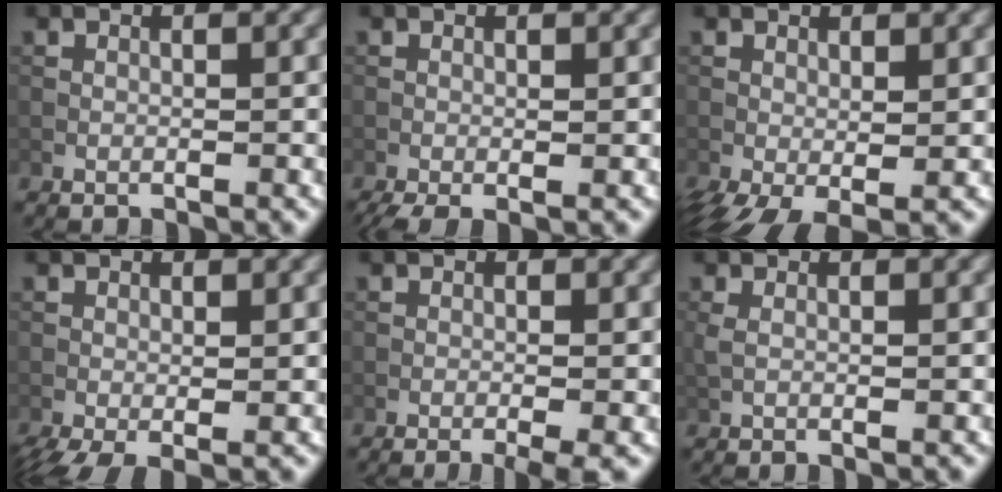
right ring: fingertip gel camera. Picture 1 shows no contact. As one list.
[{"total": 1.7, "force": [-0.8, 0.3, 1.5], "torque": [-0.034, -0.005, -0.018]}, {"total": 3.8, "force": [-1.1, 1.6, 3.2], "torque": [-0.069, -0.013, -0.016]}, {"total": 3.2, "force": [-1.3, 1.0, 2.8], "torque": [-0.058, -0.008, -0.024]}, {"total": 1.6, "force": [-0.7, 0.1, 1.5], "torque": [-0.025, 0.001, -0.013]}, {"total": 1.1, "force": [0.6, 0.1, 0.9], "torque": [-0.023, 0.003, 0.011]}]